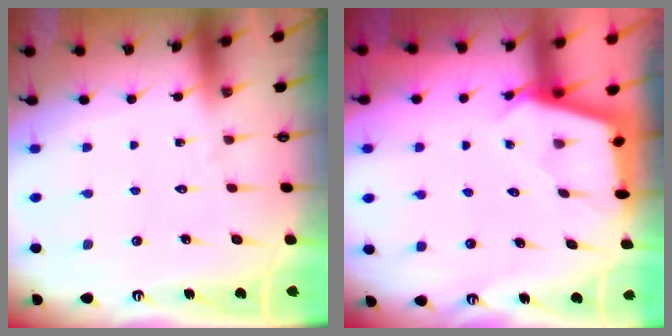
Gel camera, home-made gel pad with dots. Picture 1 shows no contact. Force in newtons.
{"total": 2.6, "press": 2.6, "slide": 0.4}